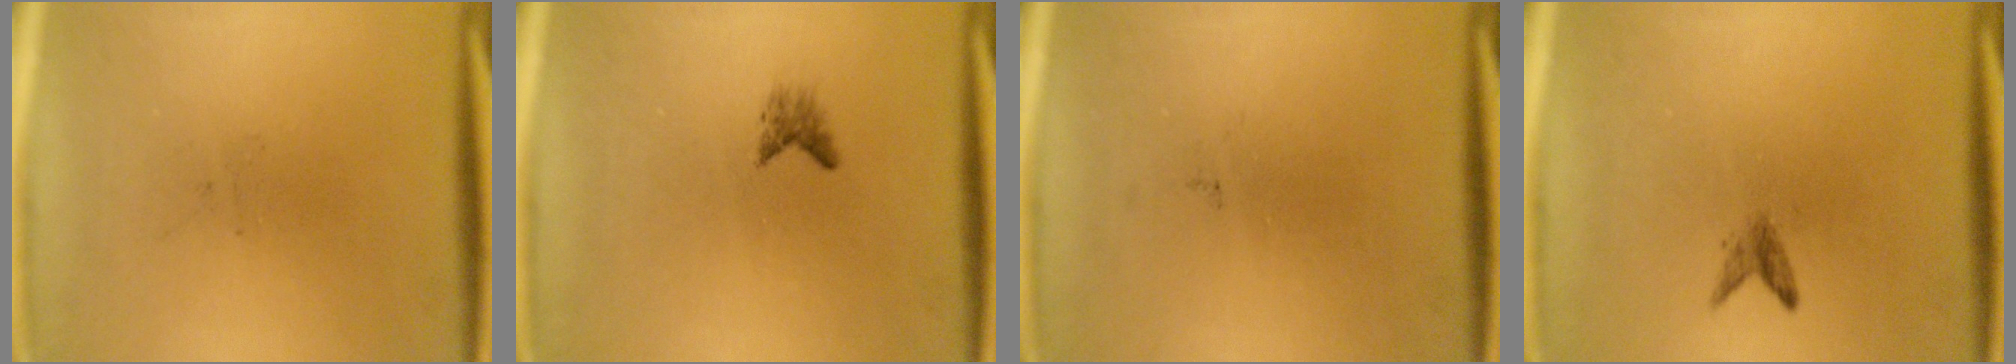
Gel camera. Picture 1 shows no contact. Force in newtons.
{"total": 1.1}
{"total": 0.0}
{"total": 1.3}